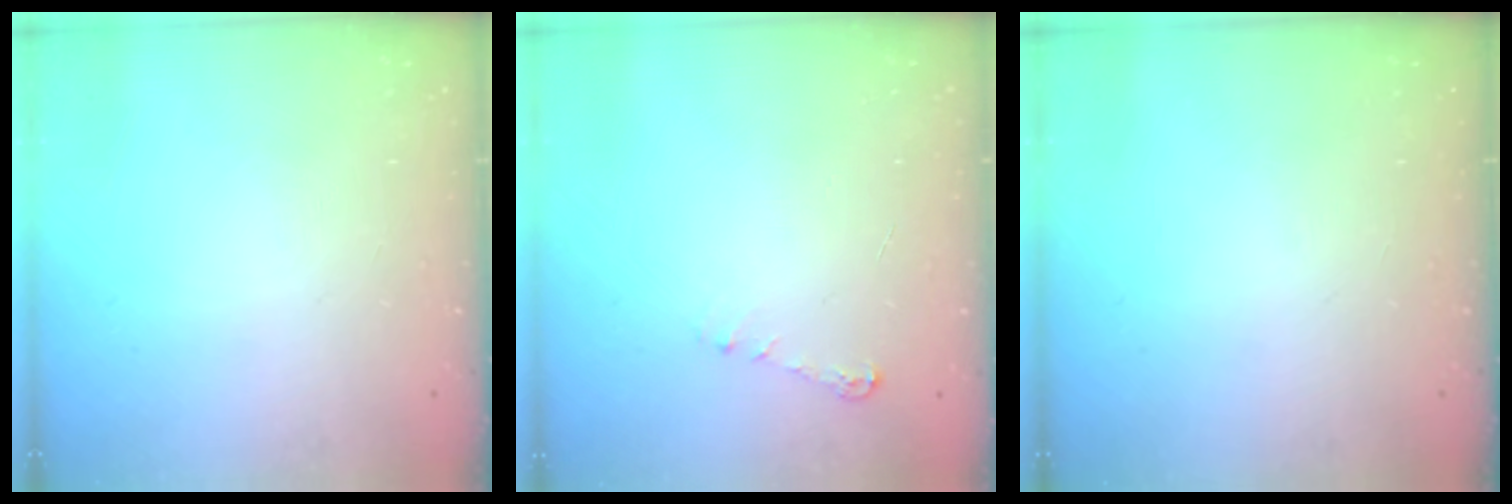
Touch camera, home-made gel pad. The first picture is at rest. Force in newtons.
{"total": 4.0, "press": 3.9, "slide": 0.5}
{"total": 0.0}